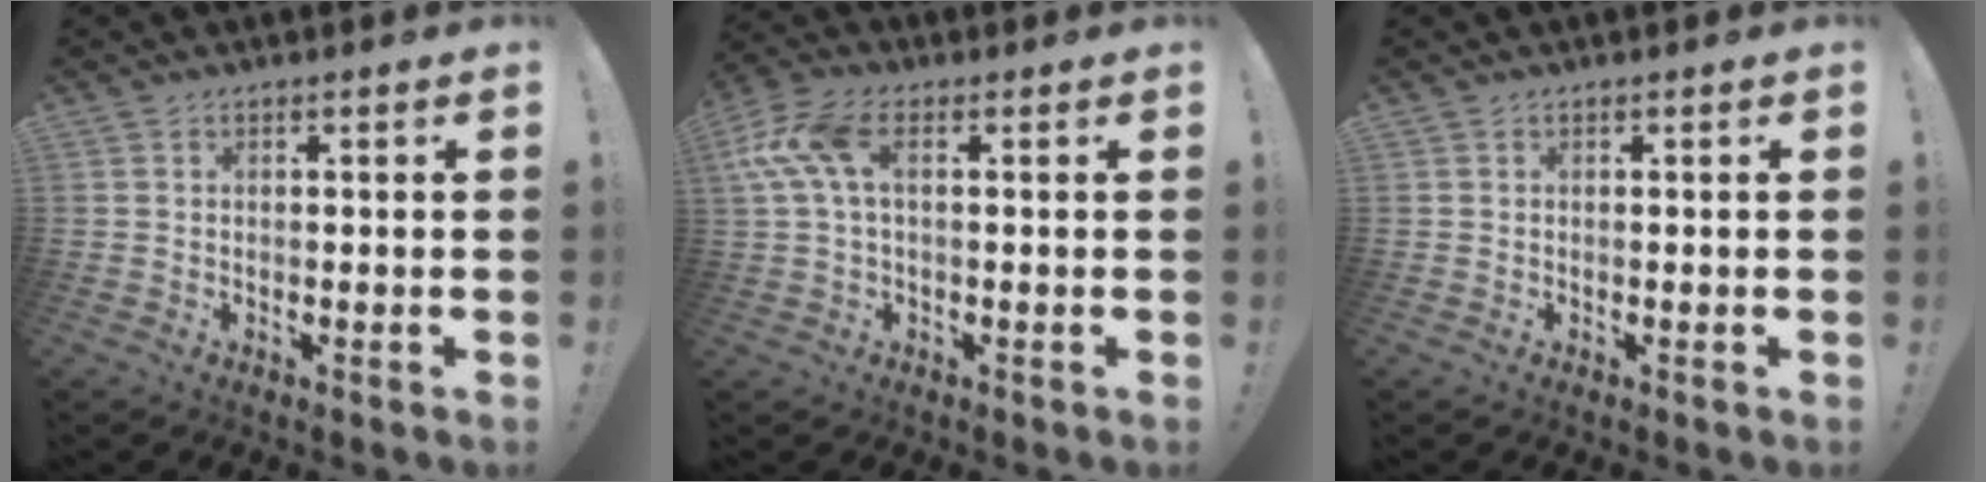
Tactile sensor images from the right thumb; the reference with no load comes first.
{"total": 10.7, "force": [2.0, 5.4, 9.0], "torque": [-0.194, 0.010, 0.044]}
{"total": 0.0}